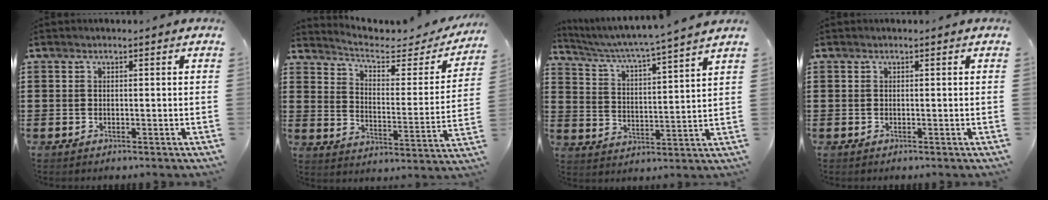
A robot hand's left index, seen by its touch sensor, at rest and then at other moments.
{"total": 4.2, "force": [3.2, 1.3, 2.3], "torque": [-0.065, -0.021, 0.046]}
{"total": 3.7, "force": [3.3, -0.9, 1.4], "torque": [-0.047, -0.035, 0.044]}
{"total": 0.0}